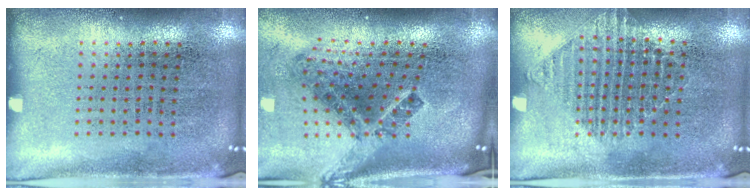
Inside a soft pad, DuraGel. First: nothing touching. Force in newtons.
{"total": 2.7, "press": 1.6, "slide": 2.1}
{"total": 1.2, "press": 1.1, "slide": 0.3}